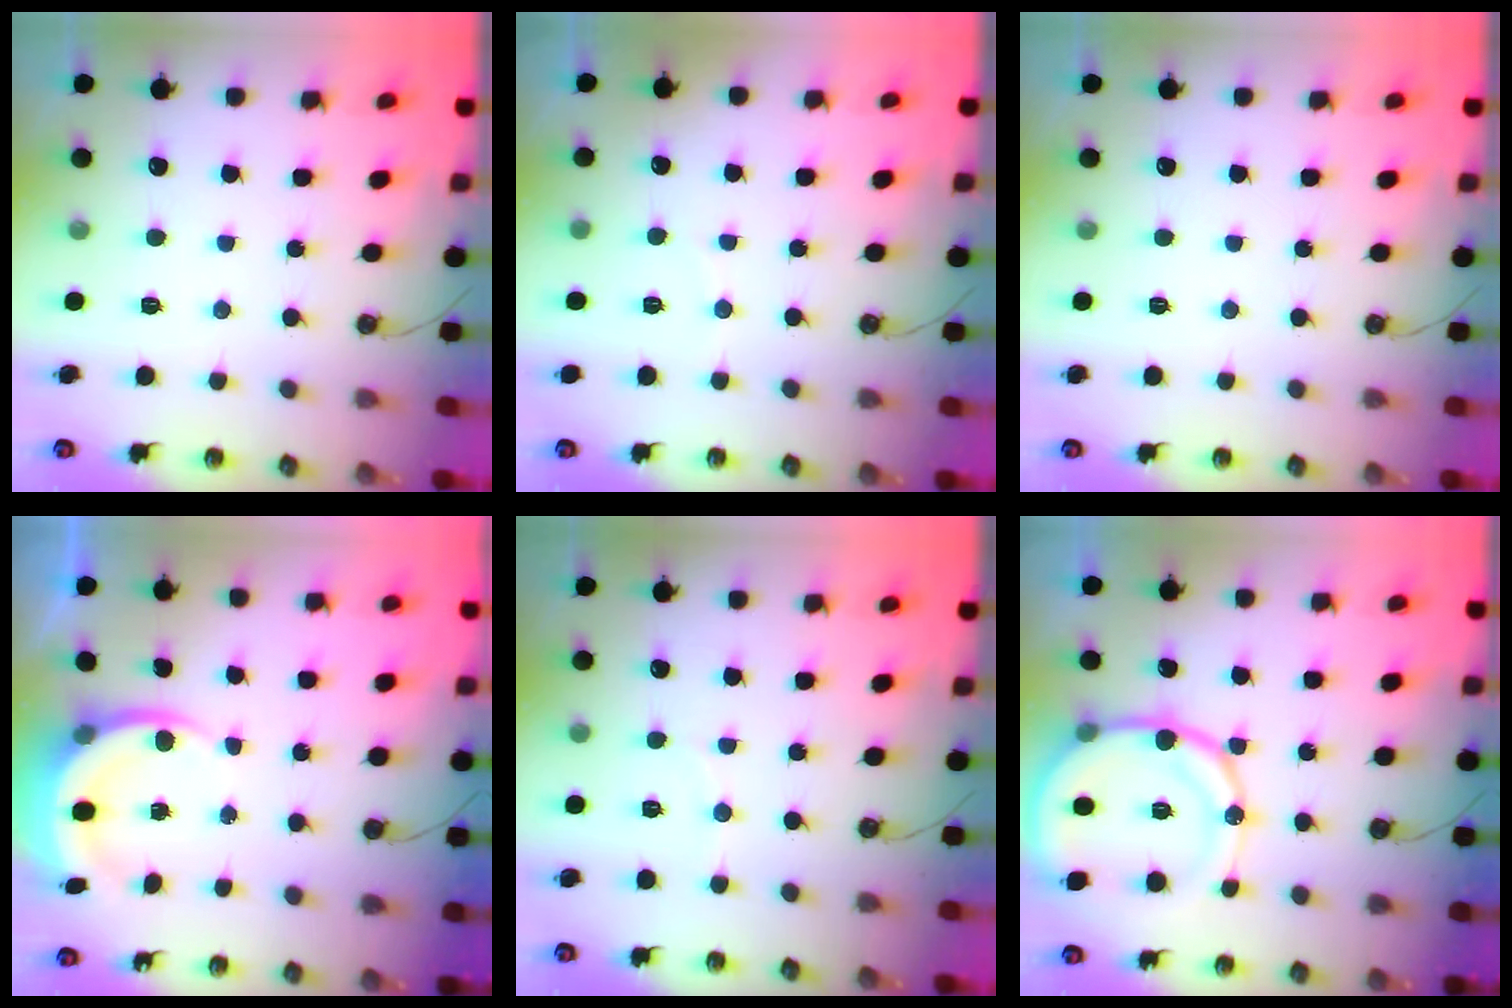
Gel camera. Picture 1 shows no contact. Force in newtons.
{"total": 2.4, "press": 2.4, "slide": 0.3}
{"total": 0.0}
{"total": 6.1, "press": 5.9, "slide": 1.6}
{"total": 3.7, "press": 3.7, "slide": 0.3}
{"total": 16.7, "press": 16.4, "slide": 3.4}